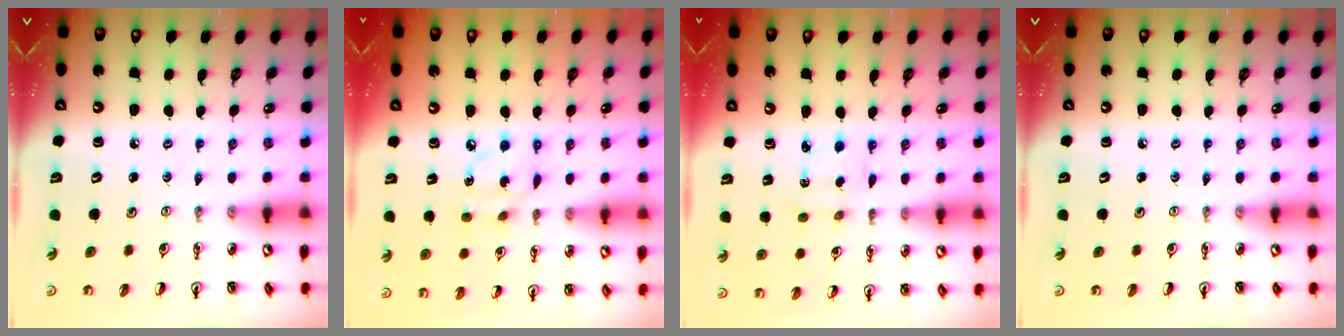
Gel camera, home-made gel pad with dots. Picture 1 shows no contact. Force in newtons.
{"total": 6.7, "press": 6.7, "slide": 0.1}
{"total": 2.3, "press": 2.3, "slide": 0.4}
{"total": 0.0}